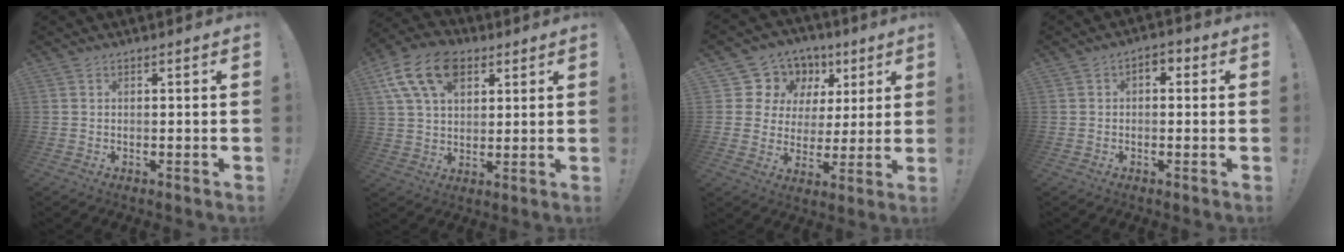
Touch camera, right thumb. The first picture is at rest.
{"total": 15.6, "force": [7.2, 10.1, 9.4], "torque": [-0.162, -0.021, 0.135]}
{"total": 11.1, "force": [5.5, 9.4, 2.4], "torque": [-0.033, -0.042, 0.115]}
{"total": 2.8, "force": [-0.5, 2.0, 2.0], "torque": [-0.020, 0.005, -0.013]}